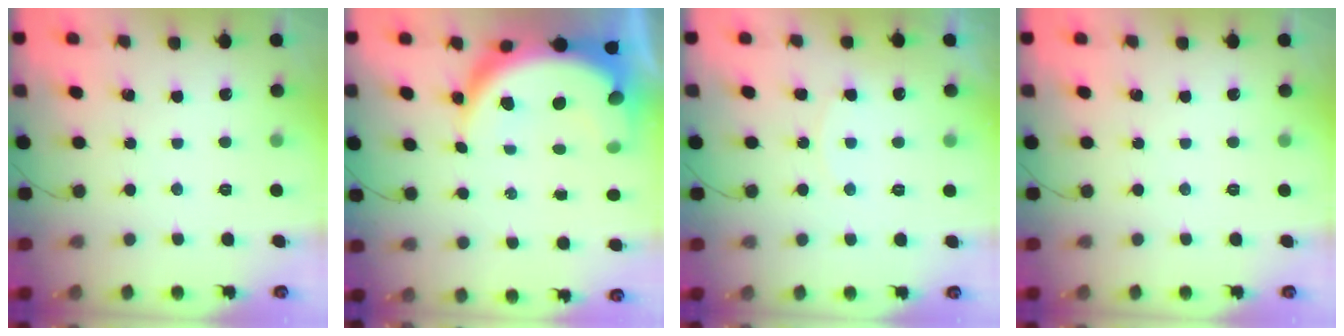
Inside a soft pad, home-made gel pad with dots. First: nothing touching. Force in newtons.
{"total": 13.8, "press": 13.7, "slide": 1.3}
{"total": 5.6, "press": 5.6, "slide": 0.5}
{"total": 0.0}